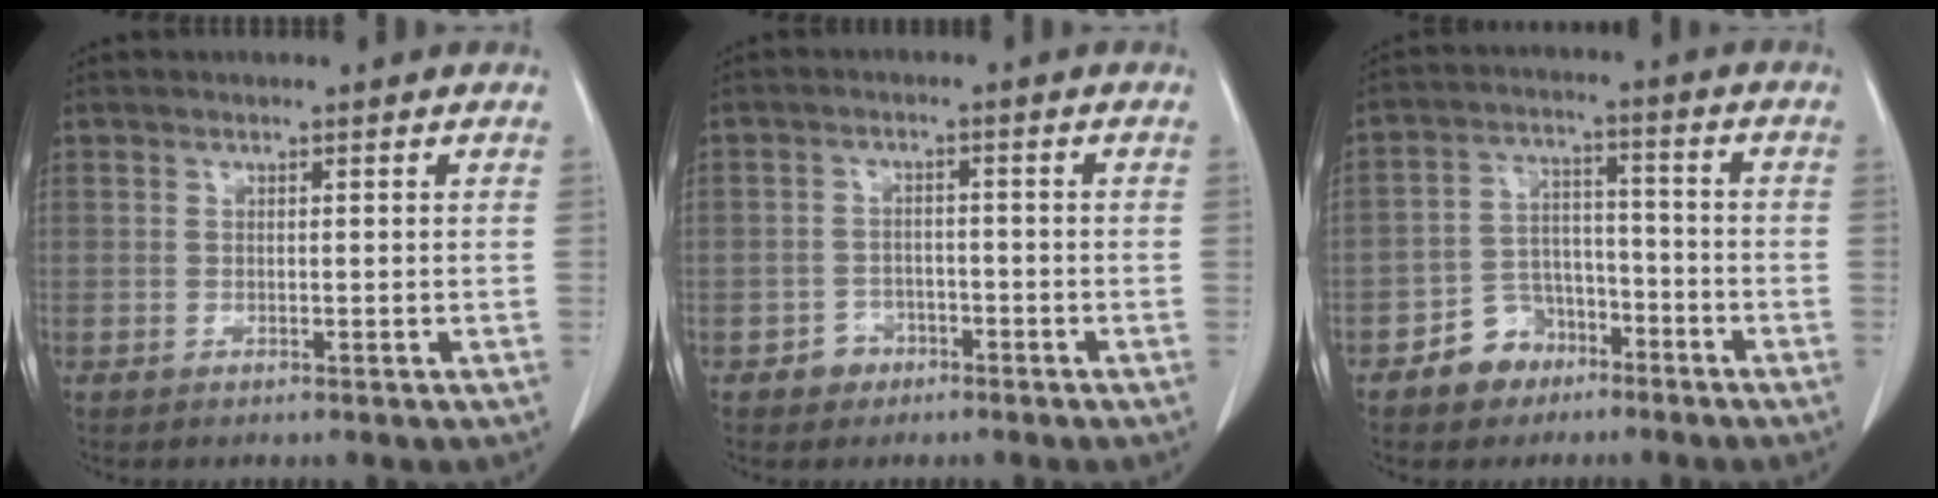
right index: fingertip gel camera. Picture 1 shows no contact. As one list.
[{"total": 3.1, "force": [-1.8, 2.6, 0.3], "torque": [0.001, 0.013, -0.028]}, {"total": 7.3, "force": [-4.5, 5.4, 2.0], "torque": [-0.036, 0.020, -0.071]}]